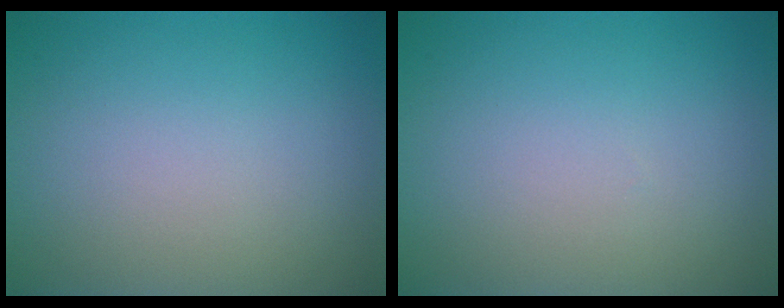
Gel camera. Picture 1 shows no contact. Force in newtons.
{"total": 0.0}